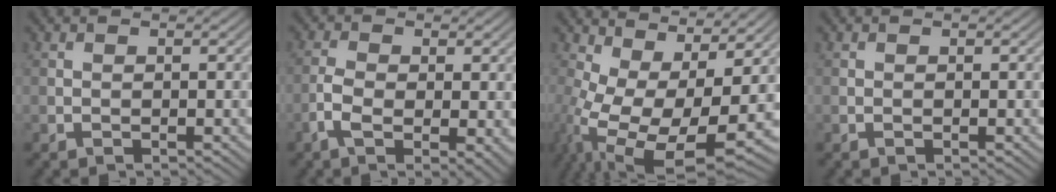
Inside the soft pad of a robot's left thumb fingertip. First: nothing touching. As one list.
[{"total": 5.8, "force": [-1.6, 2.4, 5.1], "torque": [-0.107, -0.007, -0.030]}, {"total": 16.0, "force": [-1.8, 7.8, 13.9], "torque": [-0.275, -0.039, -0.006]}, {"total": 0.0}]